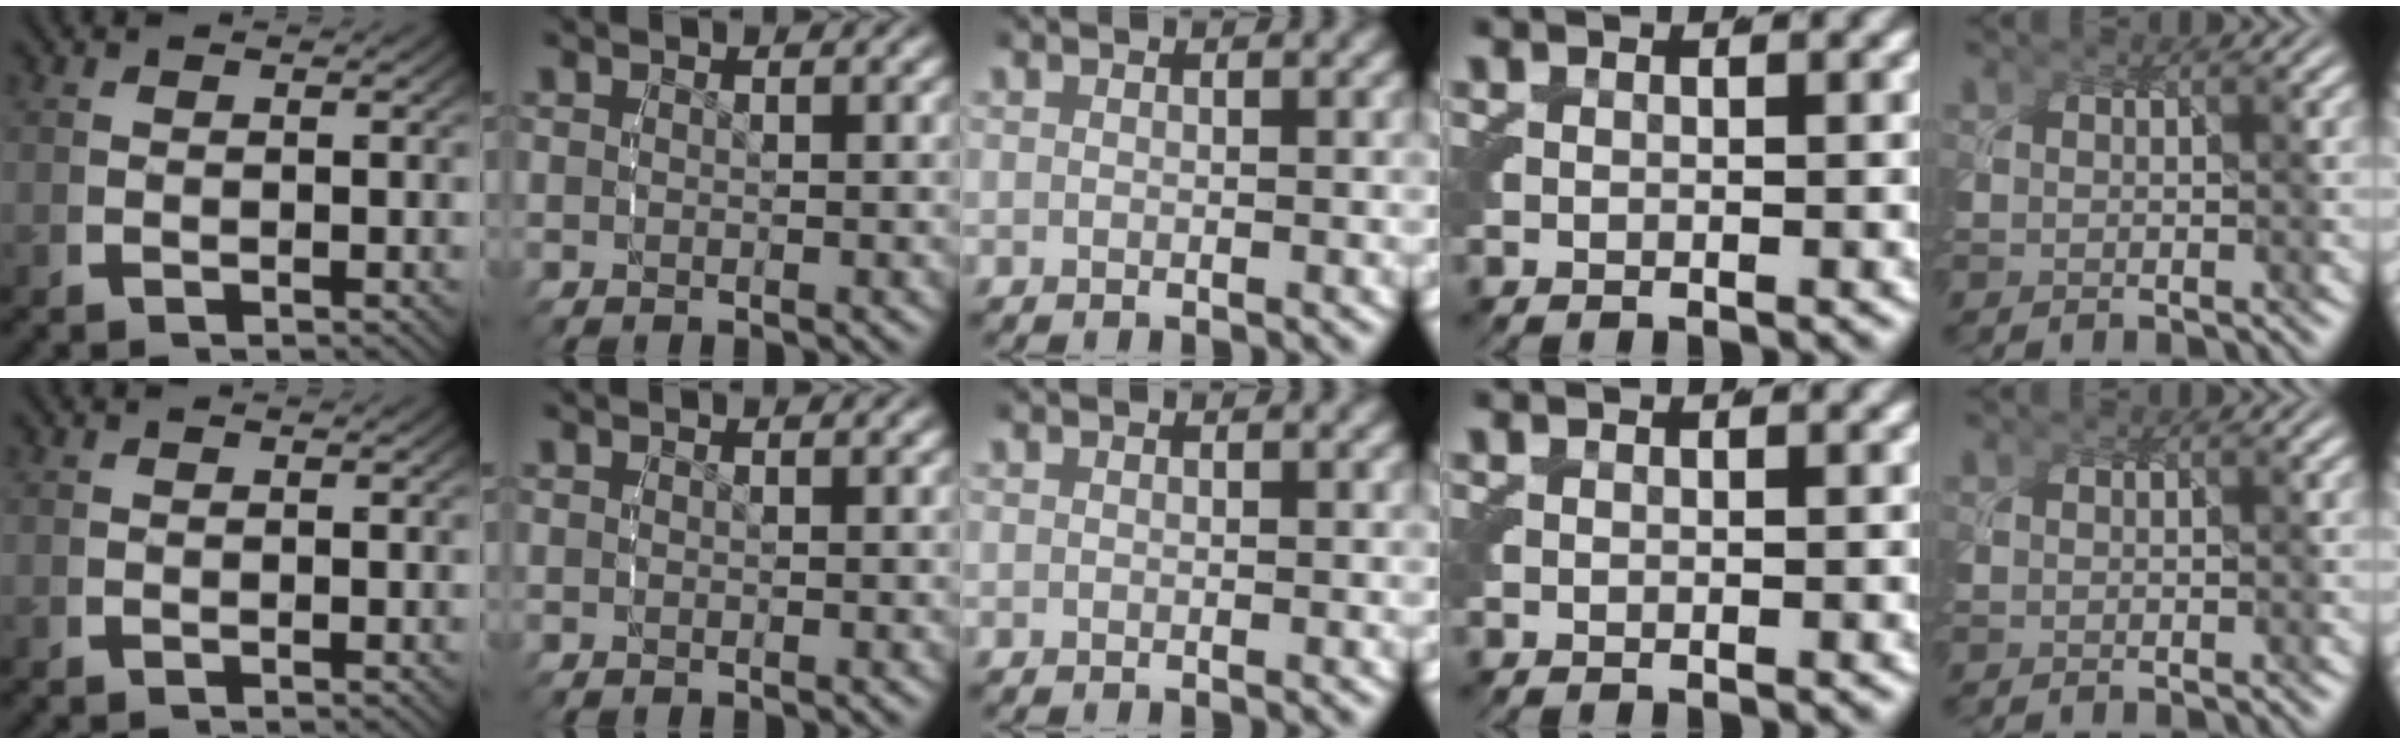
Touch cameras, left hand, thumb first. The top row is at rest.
{}